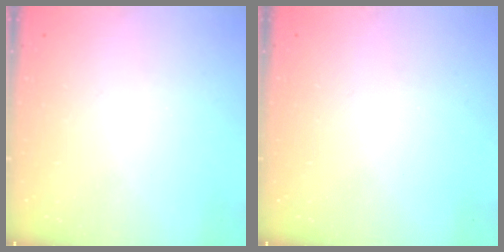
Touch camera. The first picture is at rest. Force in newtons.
{"total": 0.0}